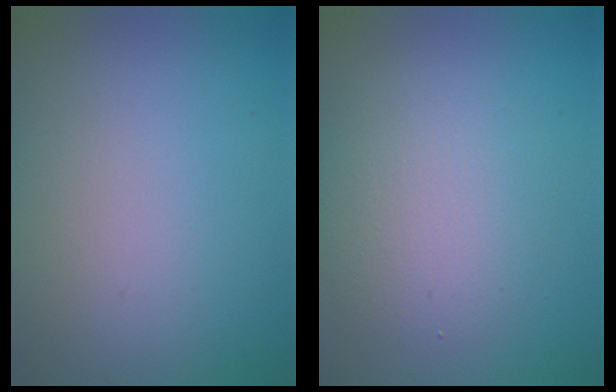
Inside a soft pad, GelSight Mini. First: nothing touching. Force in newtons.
{"total": 3.5, "press": 3.5, "slide": 0.1}